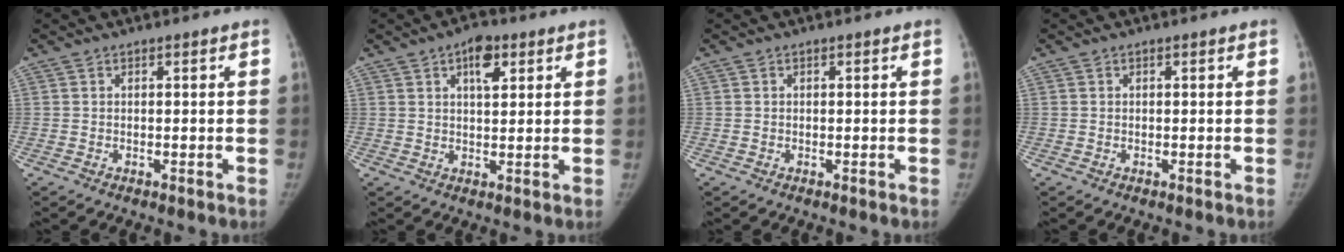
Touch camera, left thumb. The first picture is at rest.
{"total": 5.5, "force": [2.6, 2.8, 3.9], "torque": [-0.044, -0.008, 0.038]}
{"total": 0.0}
{"total": 0.0}